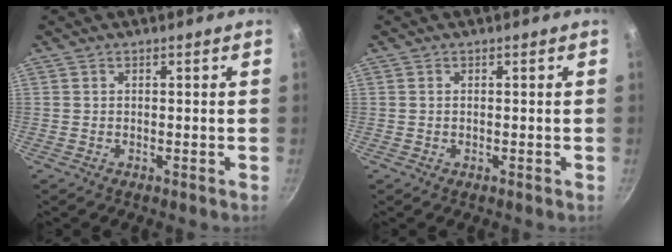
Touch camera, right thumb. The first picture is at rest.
{"total": 0.0}